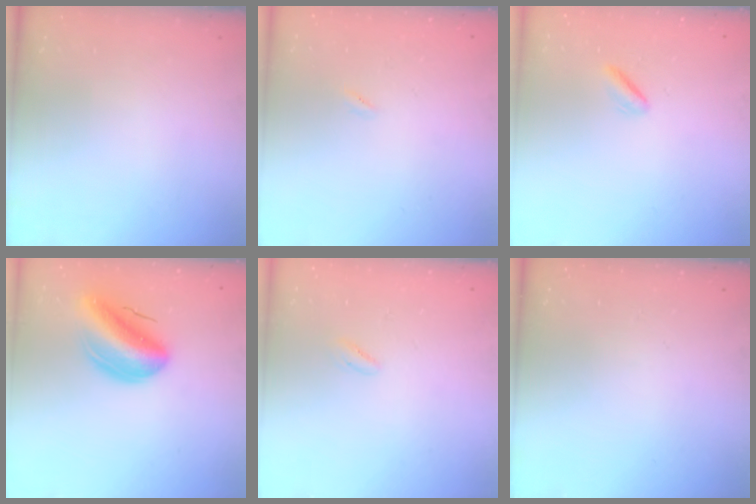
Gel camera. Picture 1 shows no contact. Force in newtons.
{"total": 0.5, "press": 0.3, "slide": 0.4}
{"total": 0.8, "press": 0.4, "slide": 0.7}
{"total": 15.9, "press": 15.3, "slide": 4.1}
{"total": 0.7, "press": 0.5, "slide": 0.5}
{"total": 0.0}